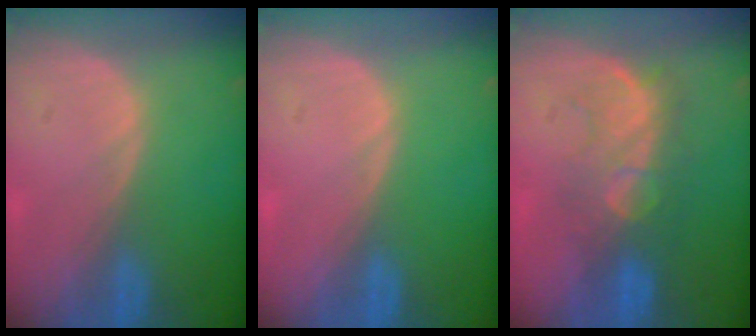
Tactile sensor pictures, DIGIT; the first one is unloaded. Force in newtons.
{"total": 0.0}
{"total": 8.1, "press": 7.9, "slide": 1.7}